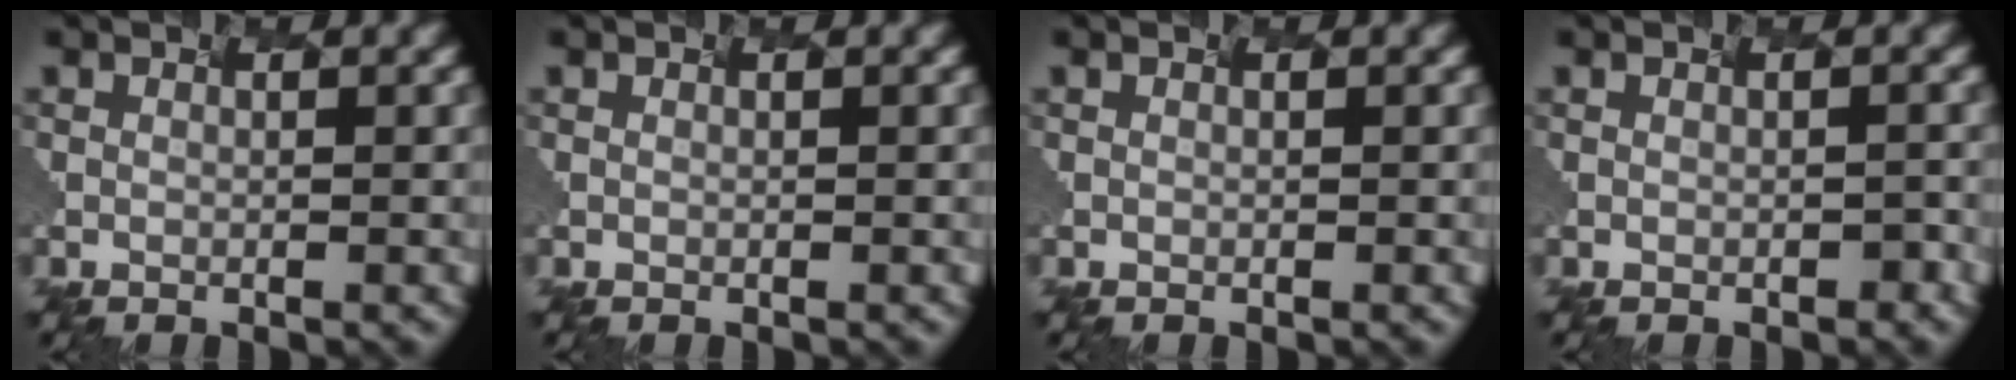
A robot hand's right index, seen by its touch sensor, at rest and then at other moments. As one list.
[{"total": 0.0}, {"total": 0.0}, {"total": 0.5, "force": [-0.3, 0.1, 0.4], "torque": [-0.004, -0.002, 0.007]}]